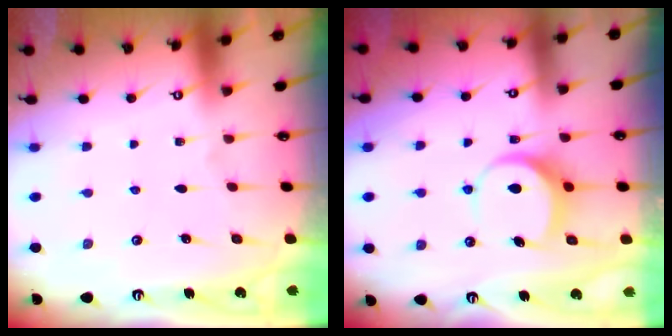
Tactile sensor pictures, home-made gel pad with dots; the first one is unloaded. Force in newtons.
{"total": 7.8, "press": 7.8, "slide": 0.8}